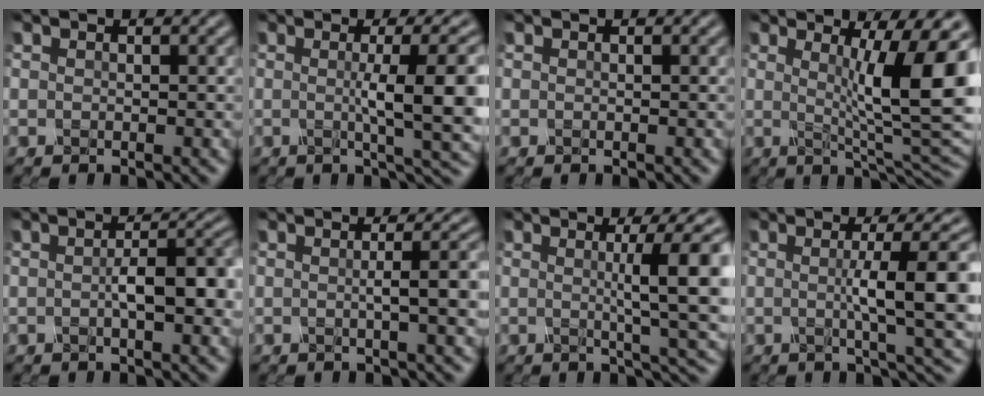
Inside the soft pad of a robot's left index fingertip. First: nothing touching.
{"total": 7.2, "force": [0.0, 1.3, 7.1], "torque": [-0.099, 0.003, 0.001]}
{"total": 0.0}
{"total": 9.3, "force": [1.6, 1.6, 9.0], "torque": [-0.120, -0.005, 0.027]}
{"total": 4.6, "force": [-0.7, 1.7, 4.2], "torque": [-0.075, 0.002, -0.011]}
{"total": 3.5, "force": [-0.3, 0.5, 3.4], "torque": [-0.055, 0.009, -0.007]}
{"total": 7.0, "force": [0.9, 1.1, 6.9], "torque": [-0.090, 0.005, 0.013]}
{"total": 7.0, "force": [0.0, 1.1, 6.9], "torque": [-0.101, 0.005, 0.000]}